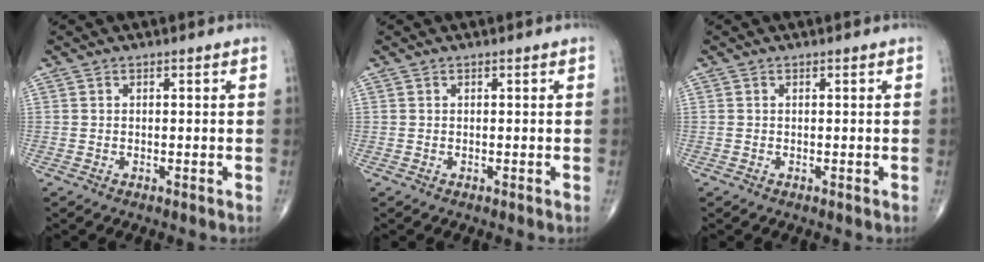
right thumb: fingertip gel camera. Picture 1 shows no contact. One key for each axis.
{"total": 0.0}
{"total": 0.0}